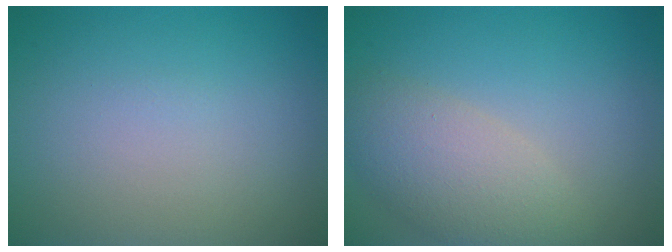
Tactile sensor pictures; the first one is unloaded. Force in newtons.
{"total": 4.9, "press": 4.9, "slide": 0.3}